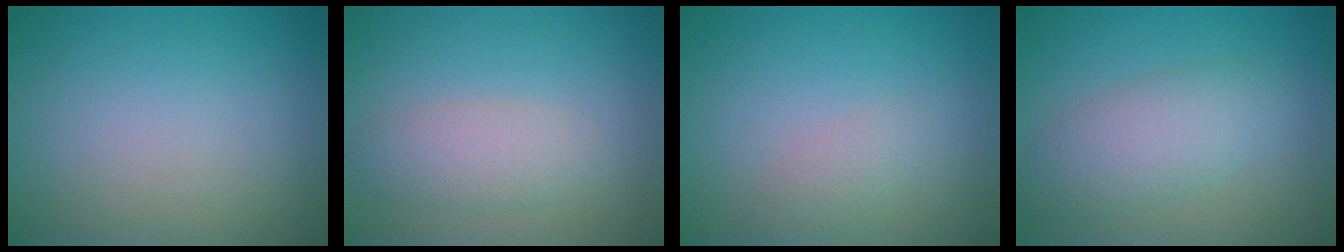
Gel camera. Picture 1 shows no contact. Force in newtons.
{"total": 2.8, "press": 2.8, "slide": 0.3}
{"total": 1.5, "press": 1.5, "slide": 0.1}
{"total": 4.4, "press": 4.4, "slide": 0.3}